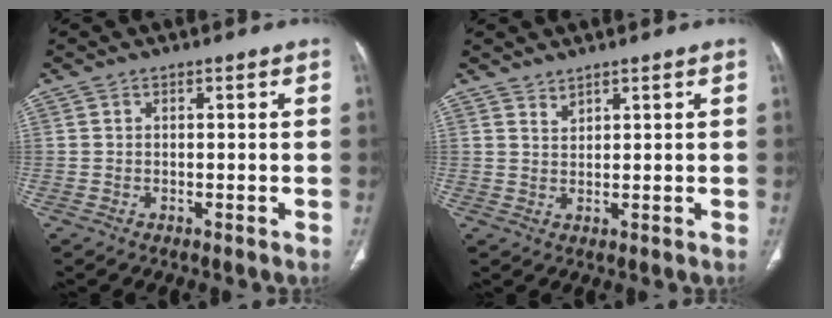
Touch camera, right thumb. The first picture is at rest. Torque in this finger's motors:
{"motor_torque": [-0.52, 0.24, 0.17, 0.20, 0.01]}